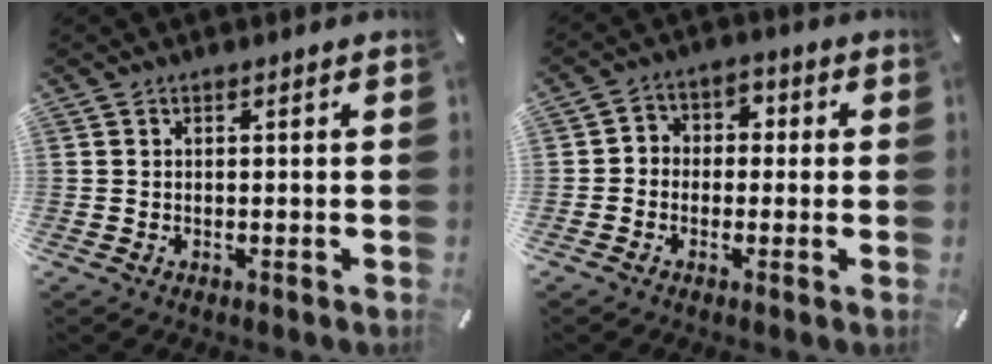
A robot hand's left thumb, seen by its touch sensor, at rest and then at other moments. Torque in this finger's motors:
{"motor_torque": [-0.06, 0.03, 0.17, 0.25, 0.02]}